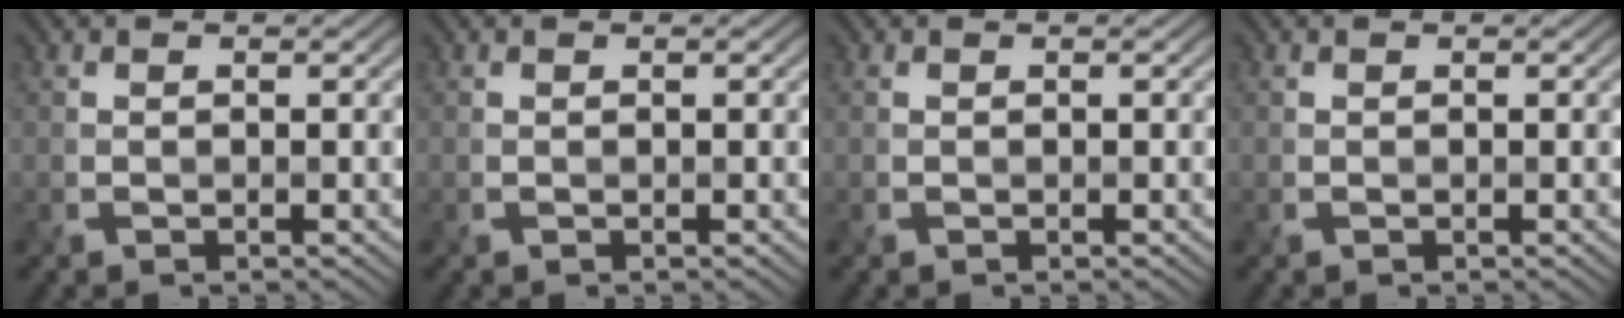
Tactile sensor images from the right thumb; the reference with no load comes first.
{"total": 0.0}
{"total": 0.0}
{"total": 0.0}